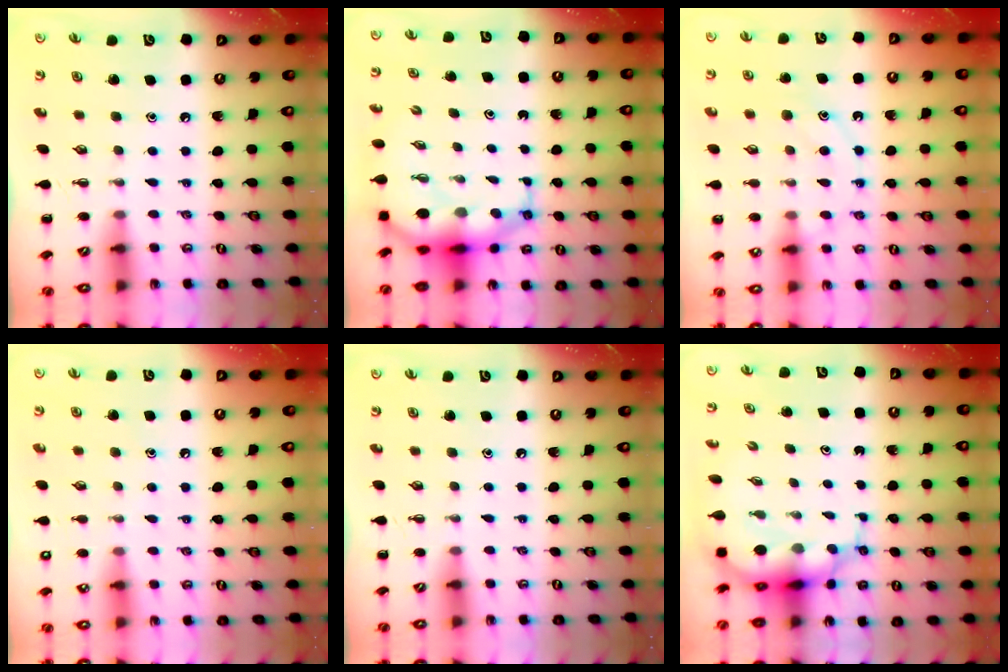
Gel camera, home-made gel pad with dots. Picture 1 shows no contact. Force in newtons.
{"total": 9.1, "press": 8.8, "slide": 2.3}
{"total": 11.9, "press": 11.9, "slide": 0.8}
{"total": 6.0, "press": 5.8, "slide": 1.7}
{"total": 0.0}
{"total": 8.0, "press": 7.7, "slide": 2.0}